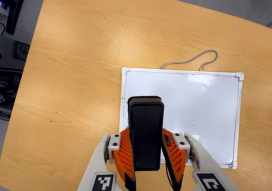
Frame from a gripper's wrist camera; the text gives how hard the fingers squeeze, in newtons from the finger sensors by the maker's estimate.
{"total": 5.5, "left": 5.1, "right": 5.9}